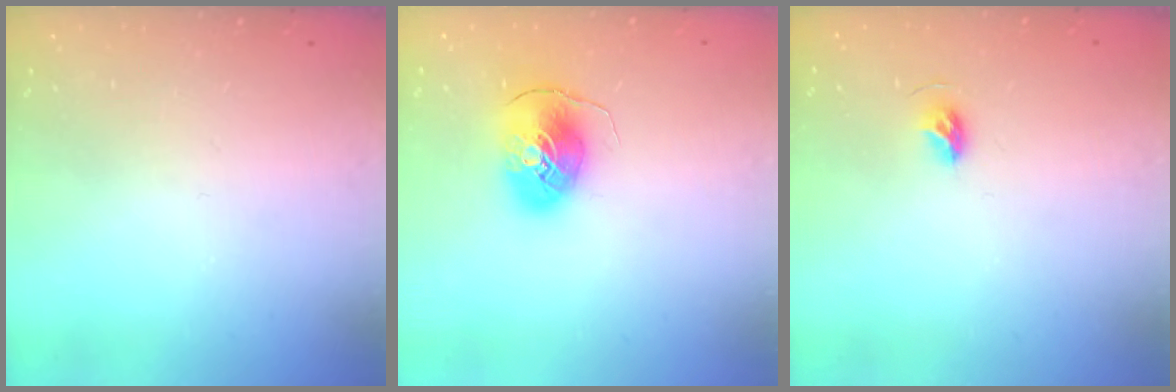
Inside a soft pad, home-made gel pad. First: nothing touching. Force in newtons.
{"total": 9.0, "press": 8.8, "slide": 1.5}
{"total": 5.4, "press": 5.2, "slide": 1.2}